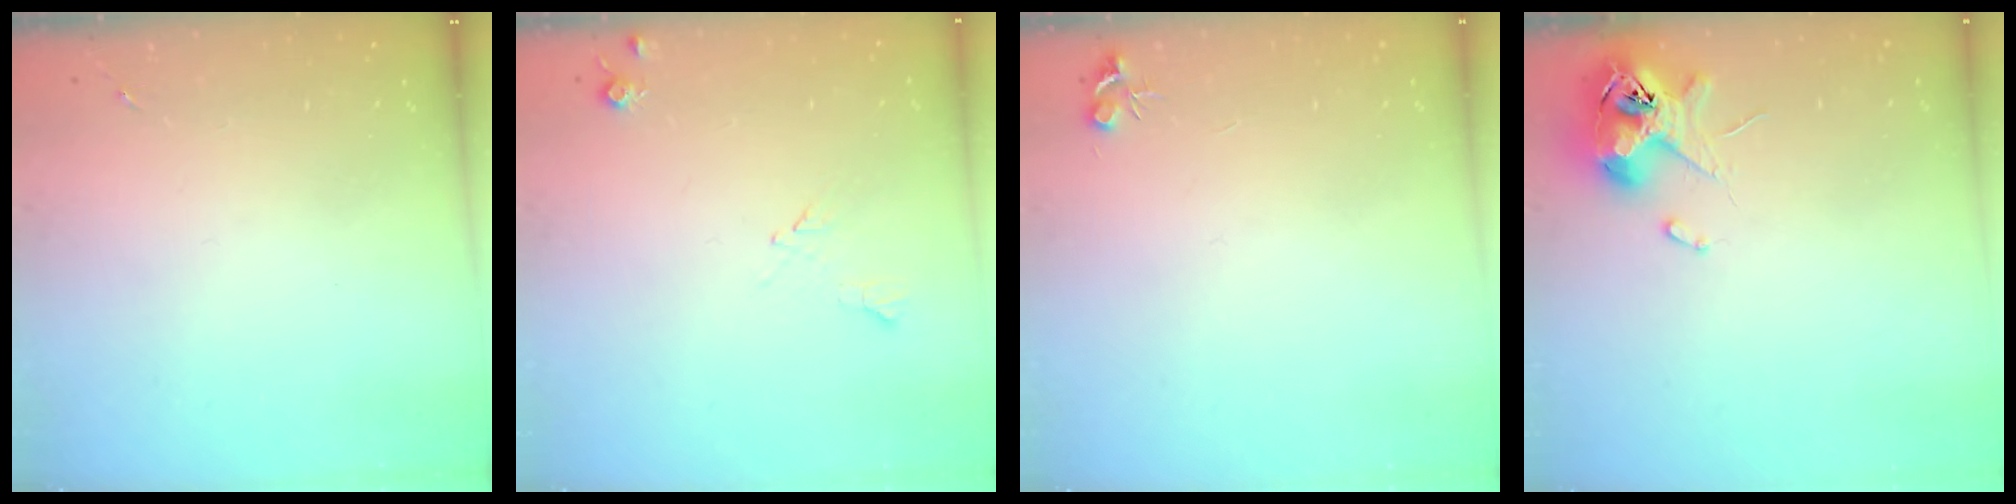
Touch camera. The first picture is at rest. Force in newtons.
{"total": 5.8, "press": 5.8, "slide": 0.8}
{"total": 4.7, "press": 4.7, "slide": 0.6}
{"total": 11.8, "press": 11.6, "slide": 1.9}